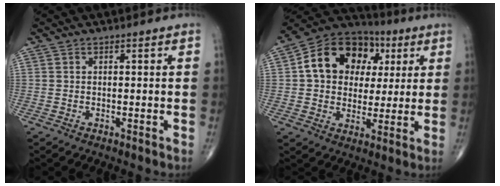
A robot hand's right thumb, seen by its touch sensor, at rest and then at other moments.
{"total": 16.5, "force": [3.8, 12.8, 9.8], "torque": [-0.128, 0.016, 0.057]}